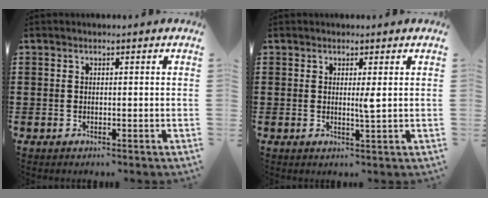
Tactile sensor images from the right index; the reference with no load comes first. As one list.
[{"total": 1.6, "force": [0.4, 0.0, 1.6], "torque": [-0.024, -0.005, 0.004]}]